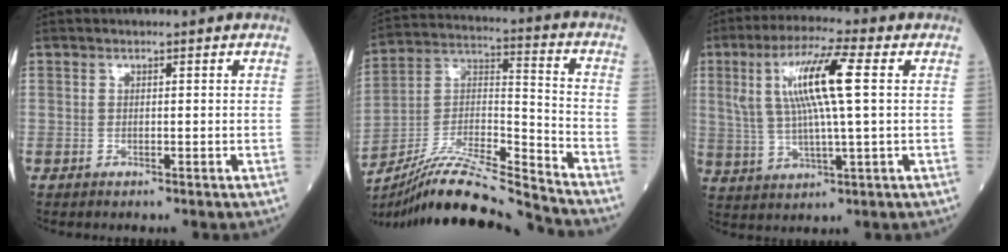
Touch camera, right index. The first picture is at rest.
{"total": 17.2, "force": [-16.1, -1.3, 5.8], "torque": [-0.110, 0.025, -0.292]}
{"total": 12.1, "force": [2.8, 1.2, 11.7], "torque": [-0.237, 0.014, 0.052]}